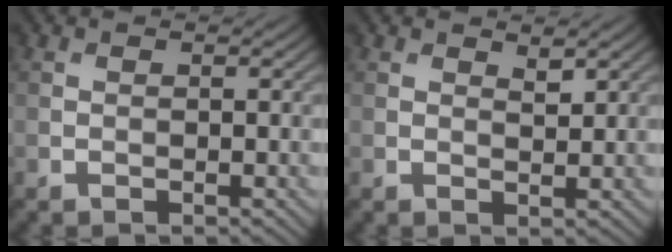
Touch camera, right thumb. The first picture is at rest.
{"total": 1.5, "force": [1.2, 0.4, 0.9], "torque": [-0.017, -0.004, 0.022]}